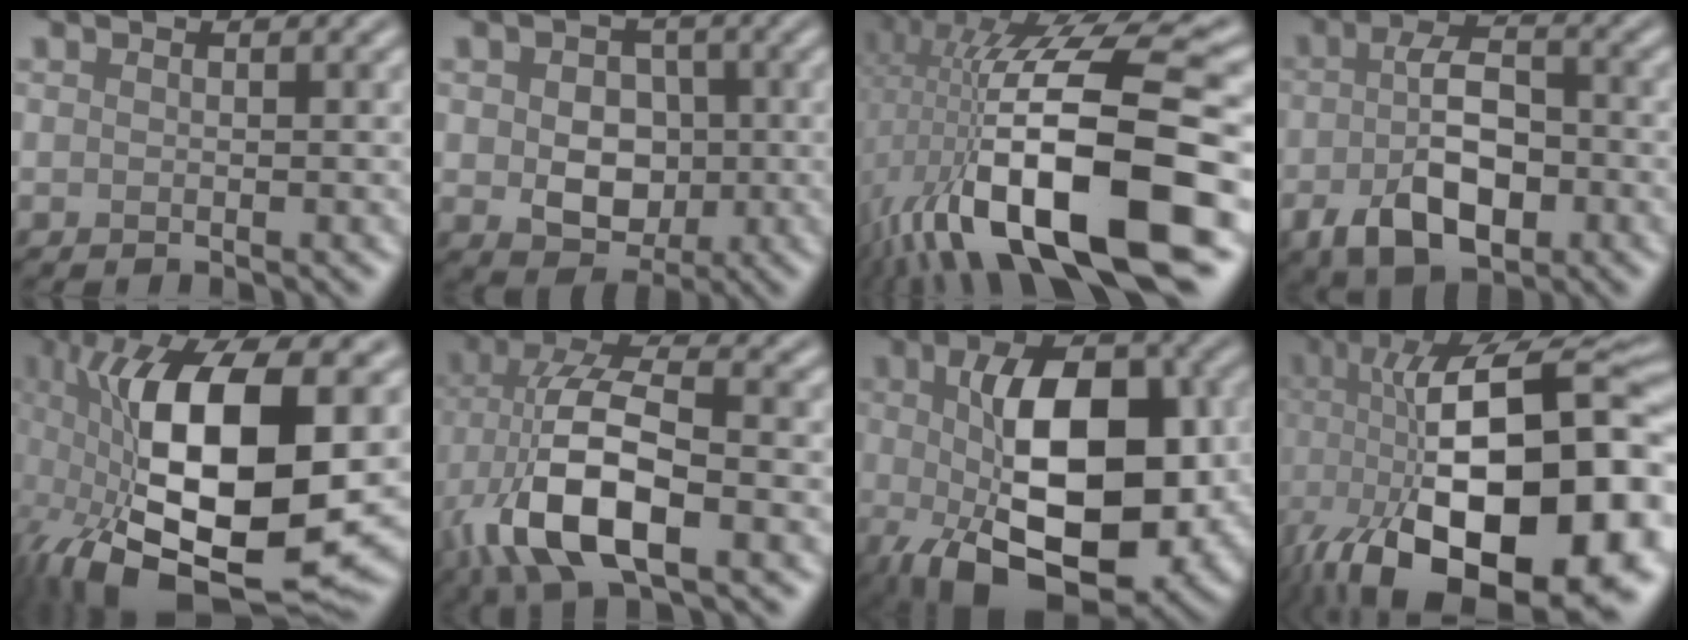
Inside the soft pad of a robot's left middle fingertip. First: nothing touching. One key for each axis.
{"total": 5.6, "fx": -0.2, "fy": 4.2, "fz": 3.6, "tx": -0.053, "ty": -0.003, "tz": -0.006}
{"total": 17.2, "fx": -3.1, "fy": 5.2, "fz": 16.0, "tx": -0.275, "ty": 0.020, "tz": -0.054}
{"total": 7.2, "fx": -2.4, "fy": 3.5, "fz": 5.8, "tx": -0.111, "ty": 0.002, "tz": -0.046}
{"total": 17.1, "fx": -0.2, "fy": 7.4, "fz": 15.4, "tx": -0.288, "ty": -0.007, "tz": -0.002}
{"total": 10.9, "fx": -3.2, "fy": 4.7, "fz": 9.2, "tx": -0.199, "ty": 0.001, "tz": -0.066}
{"total": 14.4, "fx": -1.4, "fy": 7.6, "fz": 12.2, "tx": -0.188, "ty": -0.011, "tz": -0.019}
{"total": 21.2, "fx": -4.9, "fy": 10.1, "fz": 18.0, "tx": -0.307, "ty": 0.006, "tz": -0.075}